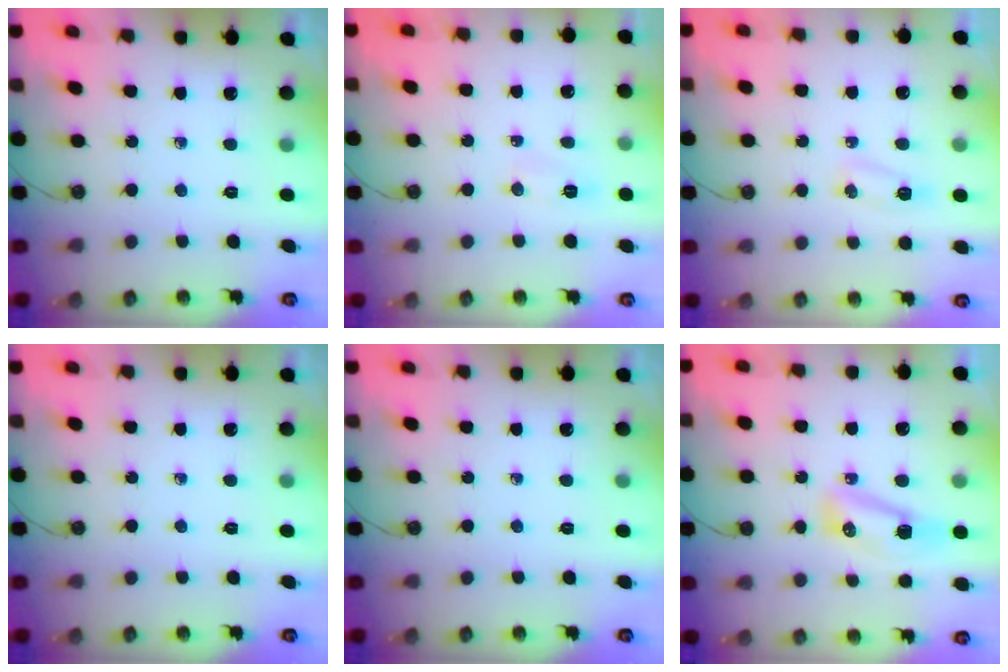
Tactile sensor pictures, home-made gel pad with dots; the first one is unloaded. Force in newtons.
{"total": 6.1, "press": 6.0, "slide": 0.8}
{"total": 4.9, "press": 4.8, "slide": 0.9}
{"total": 0.0}
{"total": 0.0}
{"total": 10.5, "press": 9.3, "slide": 4.9}